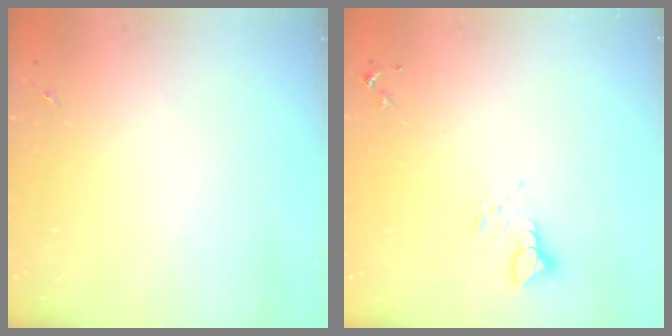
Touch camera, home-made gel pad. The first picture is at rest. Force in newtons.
{"total": 5.0, "press": 4.9, "slide": 0.5}